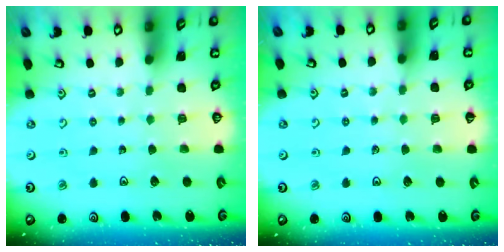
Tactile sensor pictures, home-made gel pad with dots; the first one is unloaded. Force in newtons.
{"total": 2.0, "press": 2.0, "slide": 0.3}